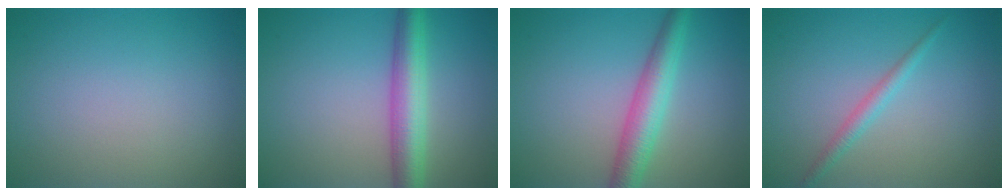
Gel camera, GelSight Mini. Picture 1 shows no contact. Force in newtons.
{"total": 5.1, "press": 5.1, "slide": 0.1}
{"total": 4.3, "press": 4.3, "slide": 0.1}
{"total": 1.6, "press": 1.6, "slide": 0.1}